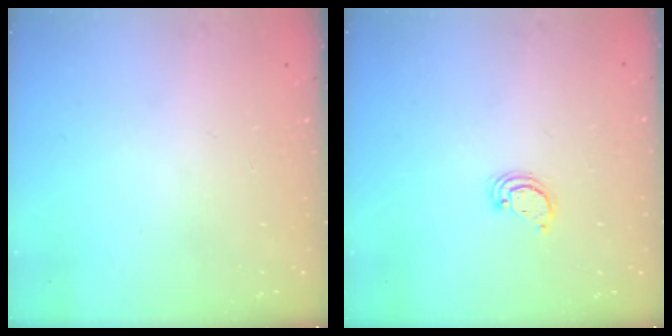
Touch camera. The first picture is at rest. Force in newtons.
{"total": 2.6, "press": 2.6, "slide": 0.2}